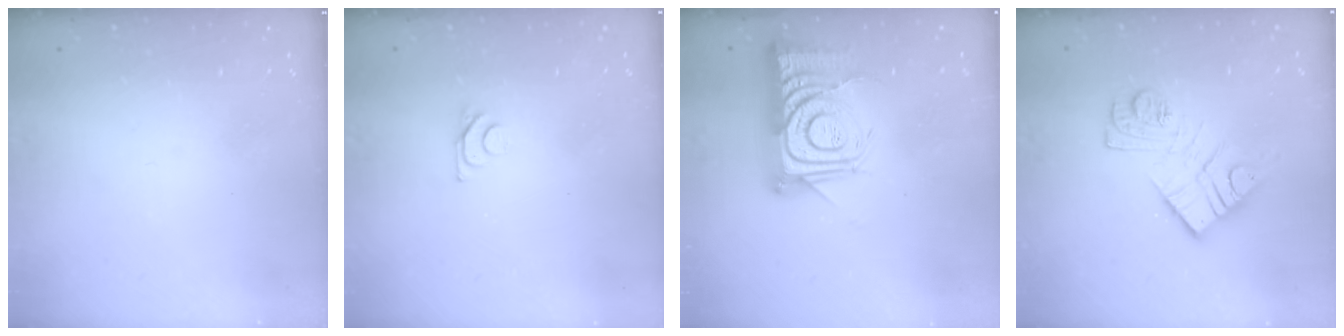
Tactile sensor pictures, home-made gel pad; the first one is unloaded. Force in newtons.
{"total": 5.1, "press": 5.0, "slide": 0.7}
{"total": 16.2, "press": 16.1, "slide": 1.2}
{"total": 14.5, "press": 14.4, "slide": 1.0}